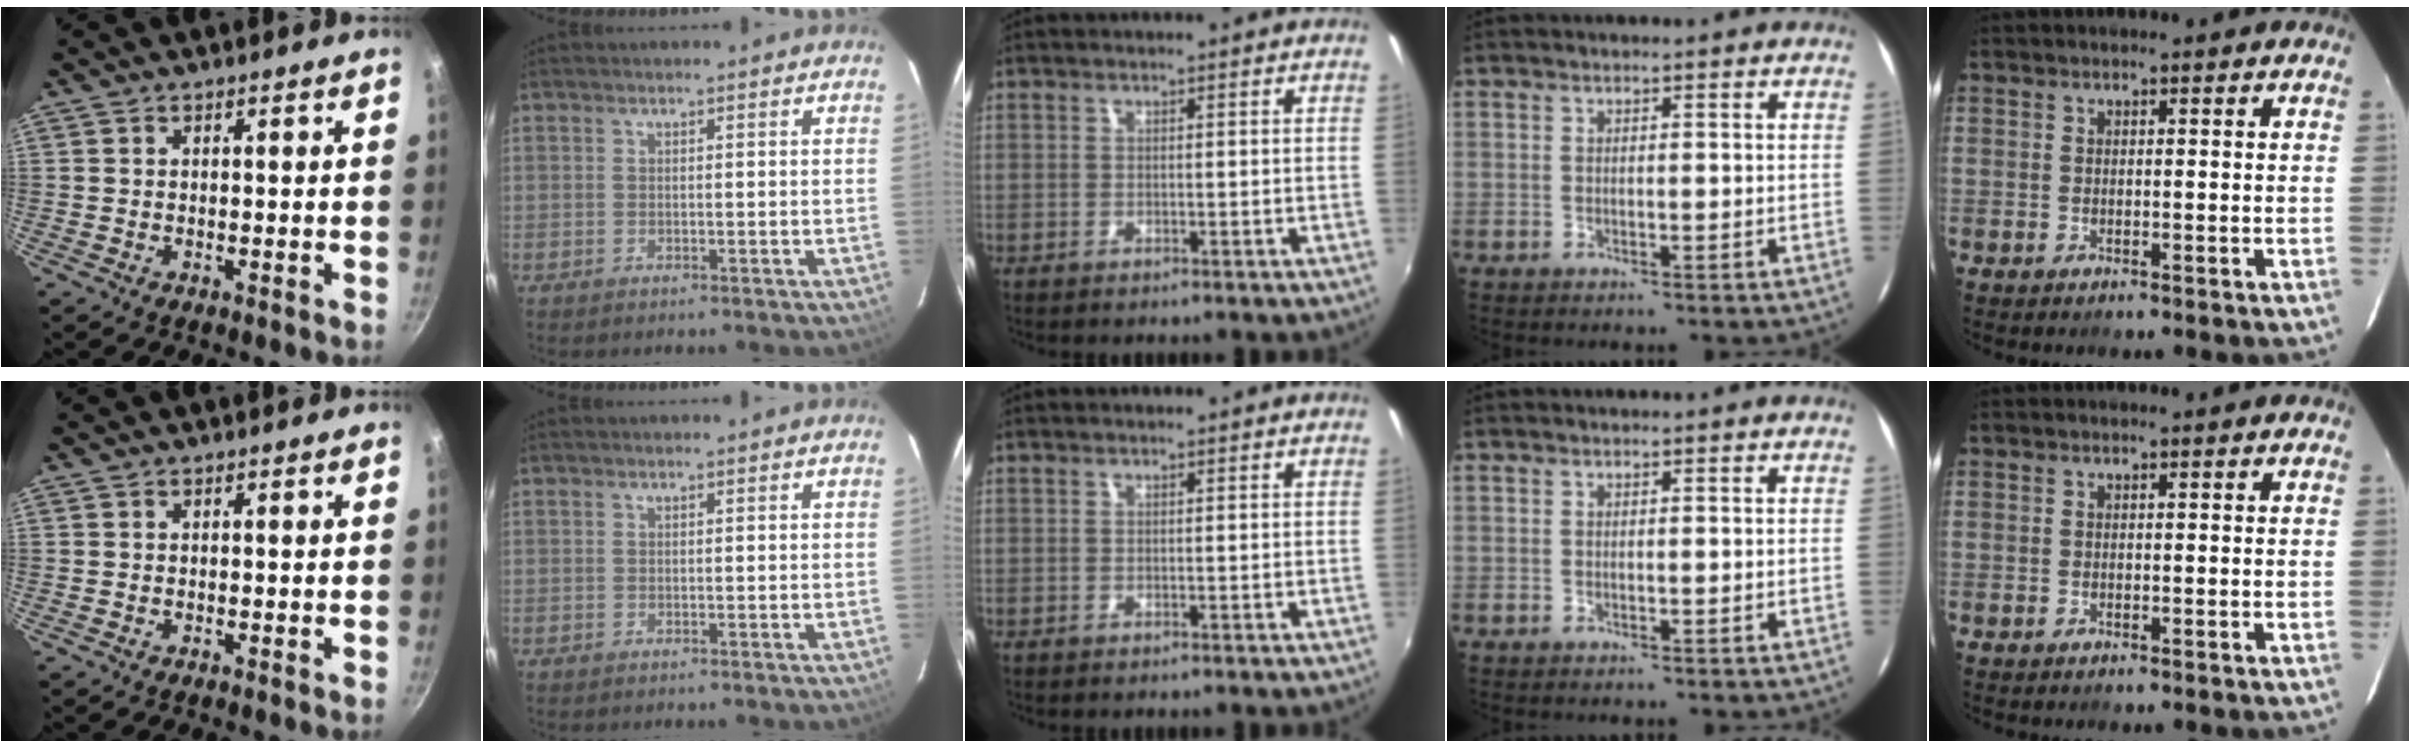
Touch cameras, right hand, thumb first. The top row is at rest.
{}